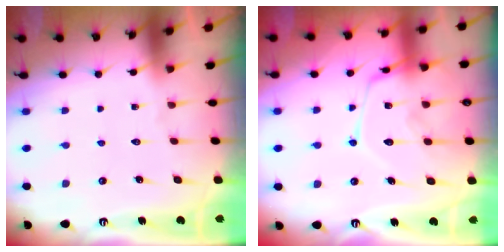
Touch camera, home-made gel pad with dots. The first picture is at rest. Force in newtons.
{"total": 17.4, "press": 17.3, "slide": 1.3}